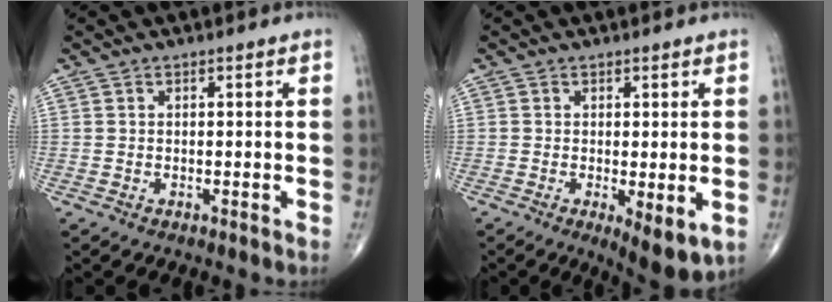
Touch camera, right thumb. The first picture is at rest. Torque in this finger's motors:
{"motor_torque": [-0.36, 0.12, 0.03, -0.17, 0.05]}